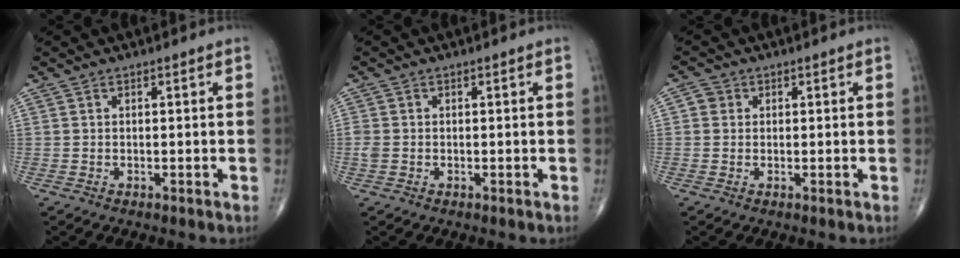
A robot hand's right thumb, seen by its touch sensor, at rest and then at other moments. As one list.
[{"total": 1.6, "force": [-0.3, 1.3, 0.9], "torque": [-0.024, -0.001, -0.007]}, {"total": 2.0, "force": [0.3, 1.8, 0.6], "torque": [-0.001, 0.002, 0.002]}]